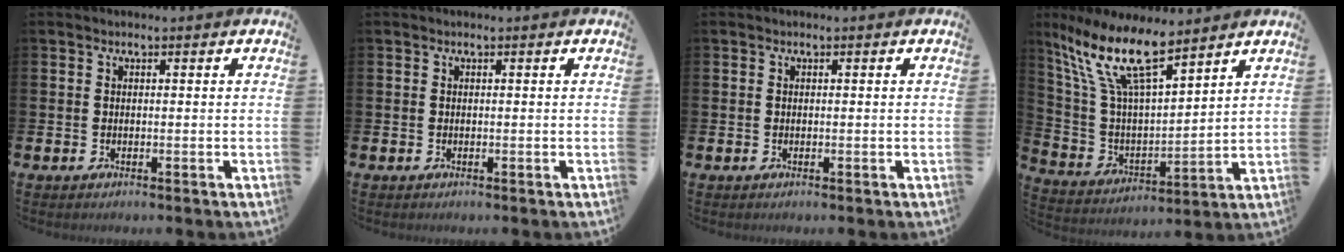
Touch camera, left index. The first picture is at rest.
{"total": 0.0}
{"total": 0.0}
{"total": 12.8, "force": [9.4, 3.5, 7.9], "torque": [-0.190, -0.036, 0.167]}